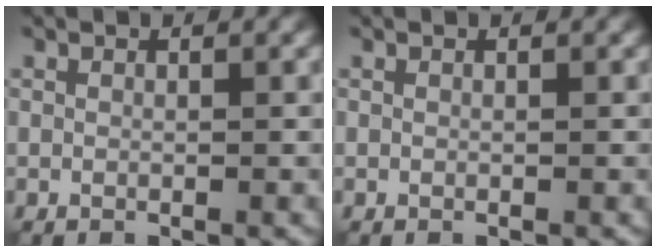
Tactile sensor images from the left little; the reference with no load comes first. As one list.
[{"total": 0.0}]